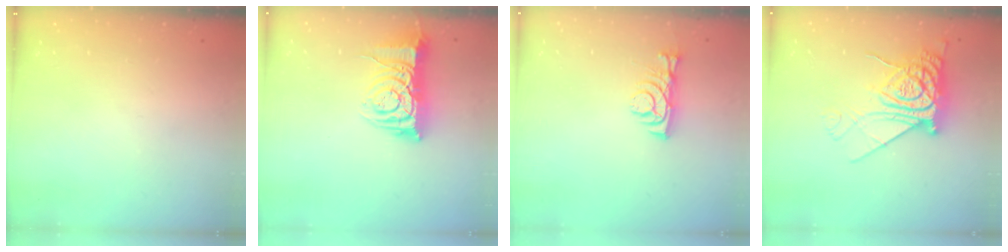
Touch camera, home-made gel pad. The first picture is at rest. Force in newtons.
{"total": 9.6, "press": 9.5, "slide": 1.1}
{"total": 5.3, "press": 5.2, "slide": 0.7}
{"total": 13.5, "press": 13.5, "slide": 1.2}